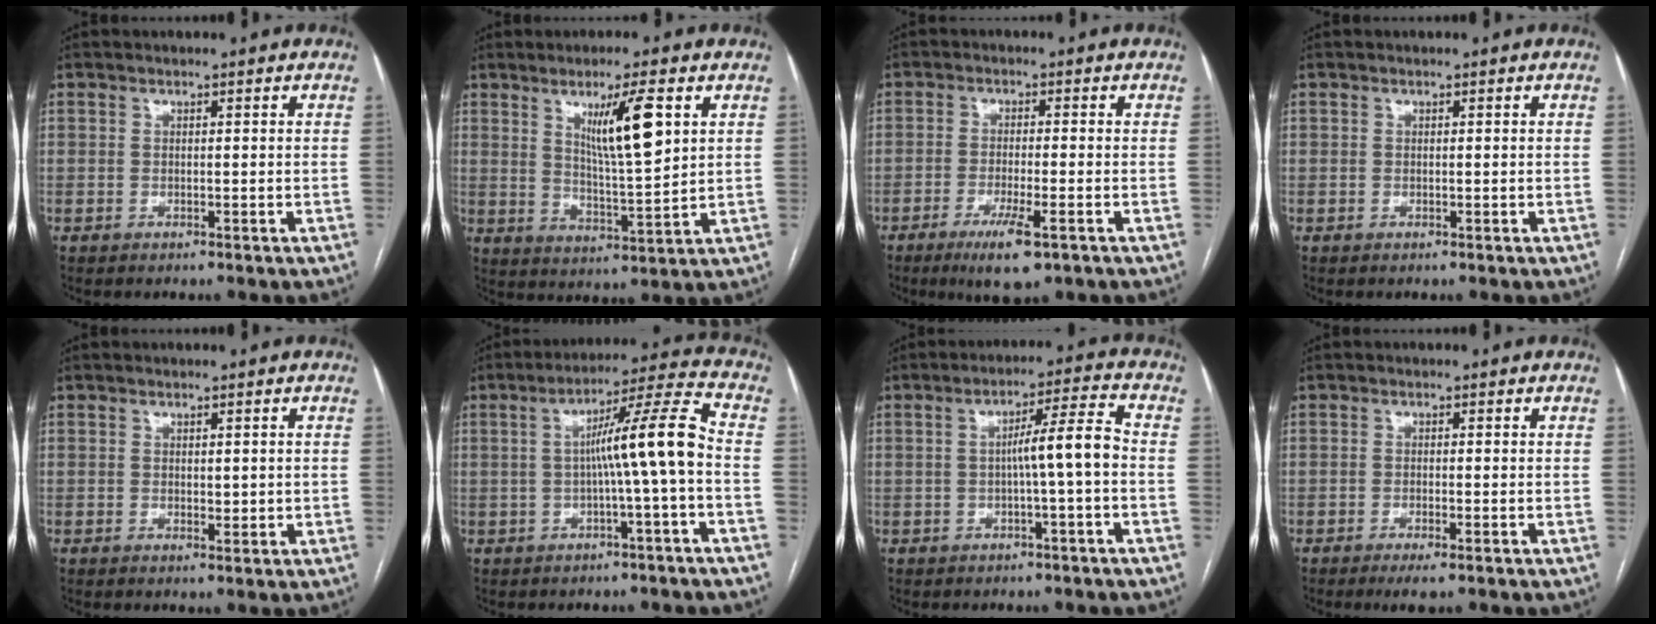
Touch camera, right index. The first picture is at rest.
{"total": 9.5, "force": [3.9, 0.7, 8.7], "torque": [-0.150, -0.011, 0.071]}
{"total": 6.6, "force": [-3.7, 0.8, 5.4], "torque": [-0.102, -0.015, -0.057]}
{"total": 0.0}
{"total": 1.4, "force": [0.2, 0.9, 1.1], "torque": [-0.015, -0.004, 0.008]}
{"total": 9.9, "force": [-0.8, -1.1, 9.8], "torque": [-0.155, 0.023, -0.010]}
{"total": 6.3, "force": [-0.8, -0.4, 6.2], "torque": [-0.098, 0.017, -0.008]}
{"total": 2.5, "force": [-1.5, 0.3, 2.0], "torque": [-0.033, -0.005, -0.022]}